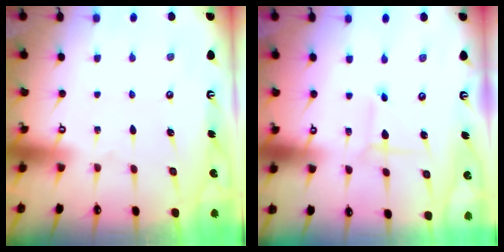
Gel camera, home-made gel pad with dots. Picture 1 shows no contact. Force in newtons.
{"total": 0.9, "press": 0.9, "slide": 0.0}